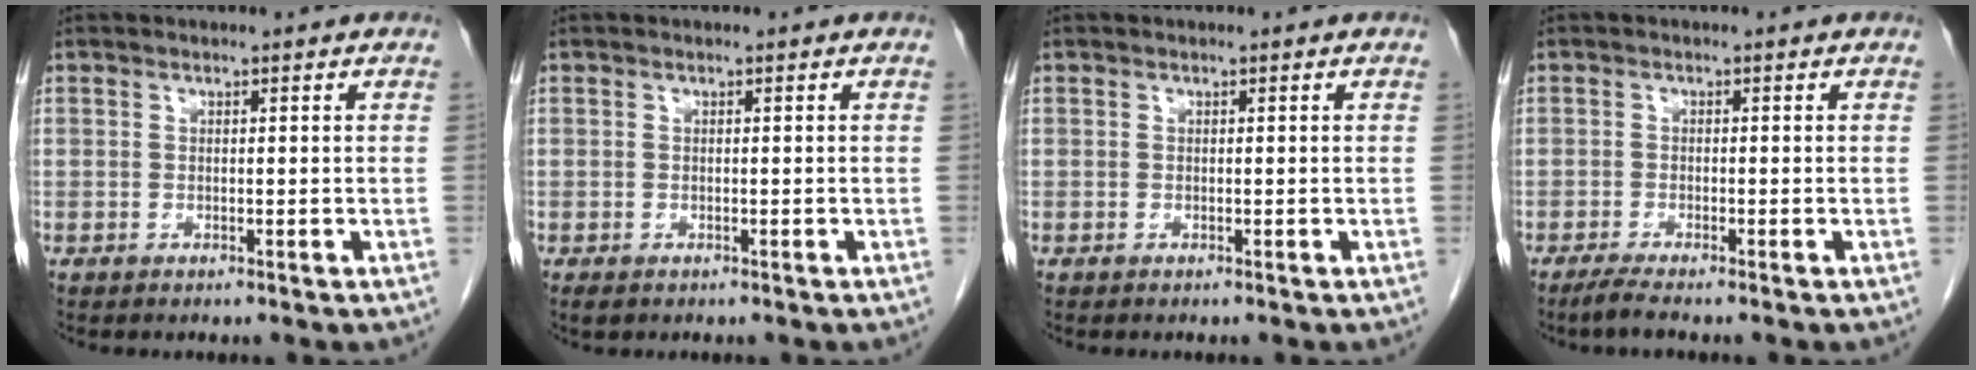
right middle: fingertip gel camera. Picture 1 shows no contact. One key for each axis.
{"total": 1.0, "fx": -0.6, "fy": 0.6, "fz": 0.5, "tx": -0.007, "ty": 0.001, "tz": -0.004}
{"total": 0.0}
{"total": 2.1, "fx": -1.7, "fy": -0.3, "fz": 1.2, "tx": -0.034, "ty": -0.007, "tz": -0.037}